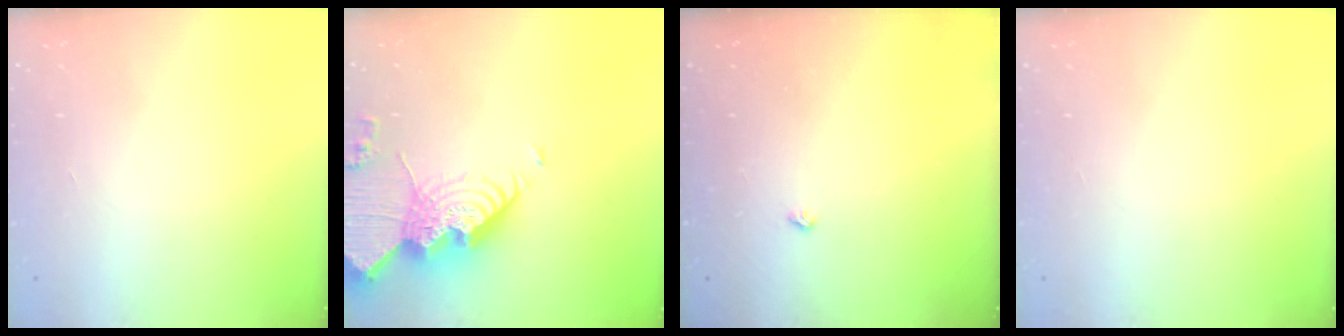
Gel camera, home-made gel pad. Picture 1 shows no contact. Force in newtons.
{"total": 24.8, "press": 24.6, "slide": 2.6}
{"total": 2.2, "press": 2.1, "slide": 0.4}
{"total": 0.0}